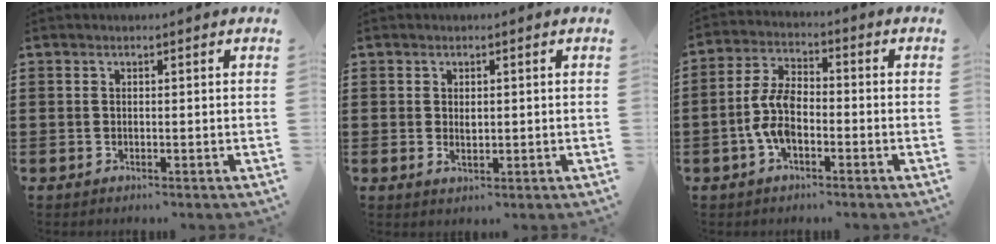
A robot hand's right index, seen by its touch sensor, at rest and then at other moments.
{"total": 1.5, "force": [0.3, 0.7, 1.3], "torque": [-0.020, -0.001, 0.003]}
{"total": 7.0, "force": [-2.0, 3.4, 5.8], "torque": [-0.144, -0.005, -0.045]}